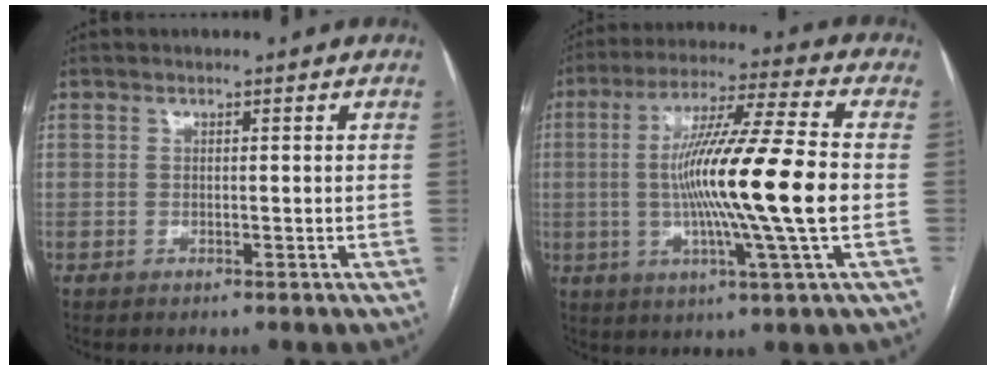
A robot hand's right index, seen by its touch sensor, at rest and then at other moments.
{"total": 17.0, "force": [-1.3, -1.0, 17.0], "torque": [-0.301, -0.006, -0.030]}